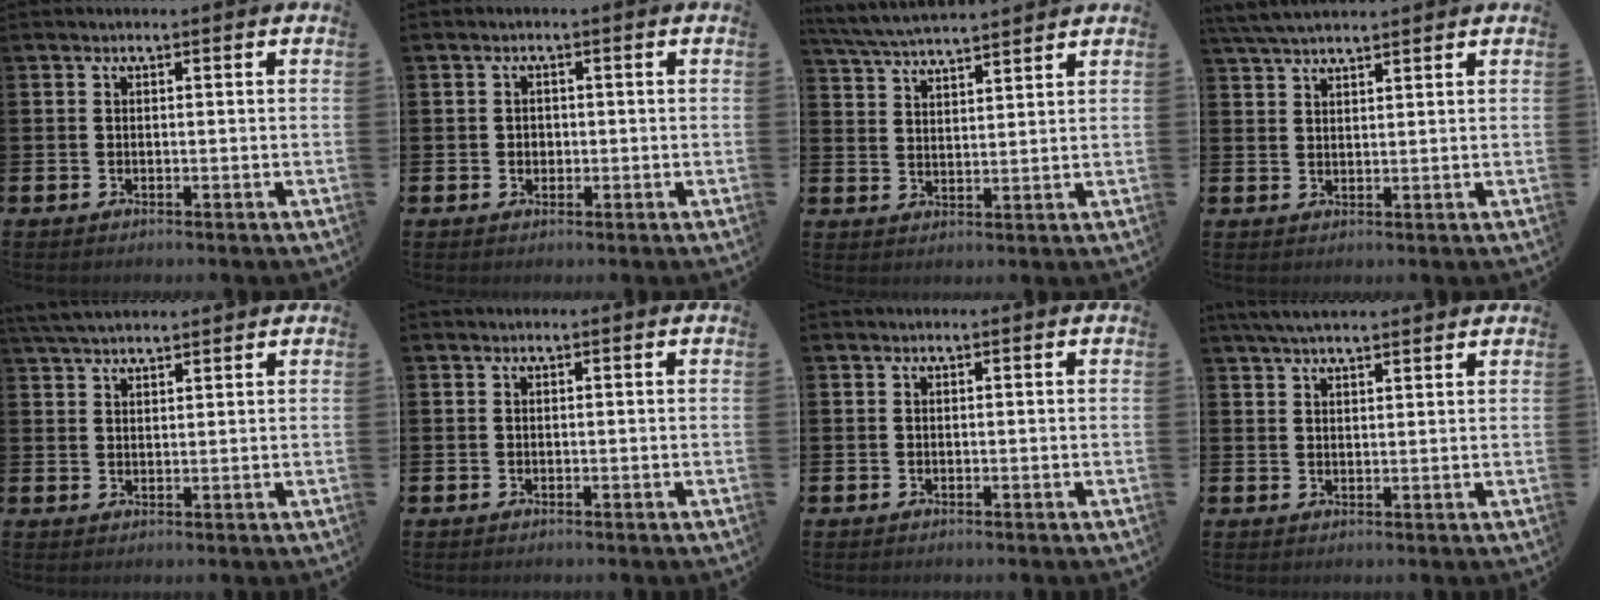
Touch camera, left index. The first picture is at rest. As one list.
[{"total": 1.3, "force": [0.1, 1.2, 0.5], "torque": [0.001, 0.005, -0.004]}, {"total": 5.3, "force": [5.3, 0.2, 0.9], "torque": [-0.040, -0.025, 0.095]}, {"total": 4.1, "force": [3.8, 0.7, 1.5], "torque": [-0.036, -0.008, 0.070]}, {"total": 4.0, "force": [3.7, 0.8, 1.2], "torque": [-0.030, -0.011, 0.069]}, {"total": 0.0}, {"total": 0.0}, {"total": 4.1, "force": [3.8, 0.6, 1.5], "torque": [-0.035, -0.006, 0.069]}]